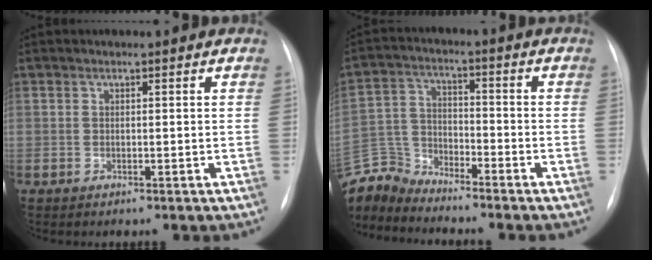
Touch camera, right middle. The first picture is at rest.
{"total": 8.2, "force": [-8.2, 0.7, 0.0], "torque": [-0.009, 0.009, -0.165]}